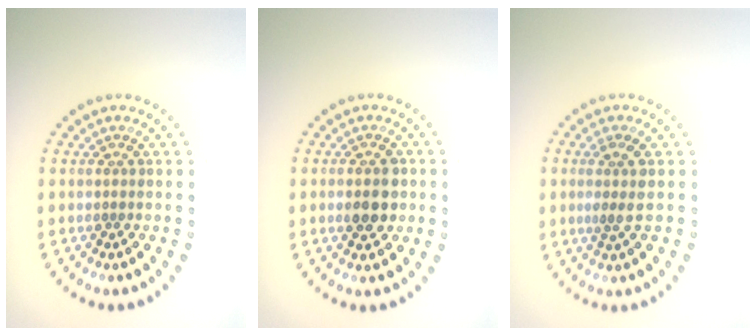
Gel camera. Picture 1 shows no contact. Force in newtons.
{"total": 2.9, "press": 2.9, "slide": 0.3}
{"total": 1.8, "press": 1.4, "slide": 1.1}